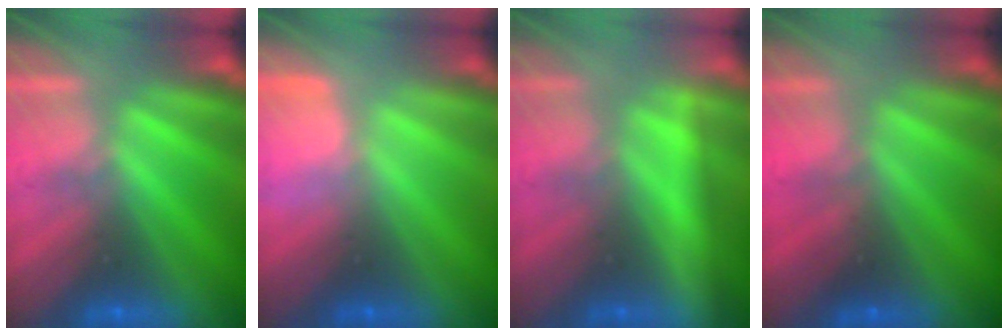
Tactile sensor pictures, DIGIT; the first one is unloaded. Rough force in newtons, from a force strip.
{"total": 2.9}
{"total": 2.4}
{"total": 2.1}